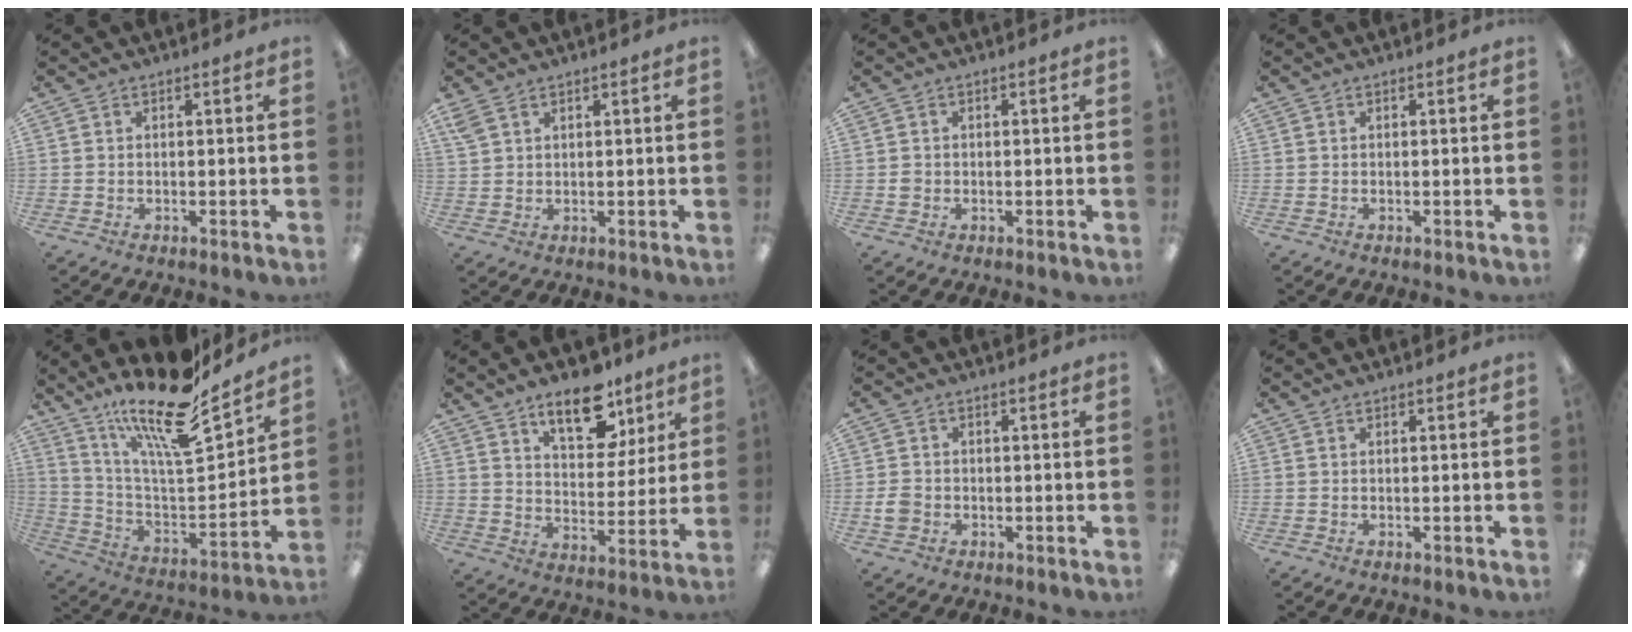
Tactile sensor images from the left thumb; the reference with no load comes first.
{"total": 3.4, "force": [2.3, 1.9, 1.7], "torque": [-0.039, -0.001, 0.044]}
{"total": 1.4, "force": [-0.1, 1.3, 0.4], "torque": [-0.008, 0.004, -0.004]}
{"total": 0.0}
{"total": 20.9, "force": [16.2, 4.8, 12.3], "torque": [-0.216, -0.117, 0.272]}
{"total": 13.3, "force": [9.0, 6.5, 7.3], "torque": [-0.095, -0.042, 0.157]}
{"total": 3.5, "force": [-0.9, 2.9, 1.6], "torque": [-0.032, 0.004, -0.015]}
{"total": 0.0}